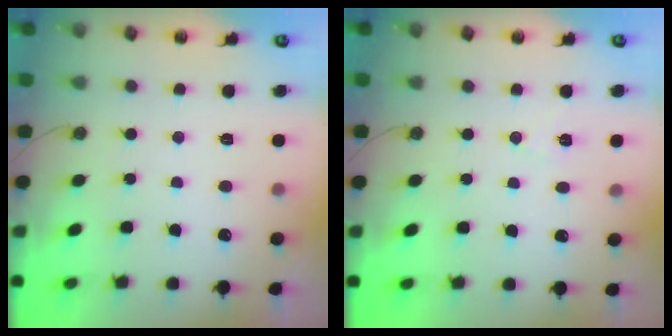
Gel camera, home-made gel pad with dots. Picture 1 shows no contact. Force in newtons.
{"total": 6.7, "press": 5.0, "slide": 4.4}